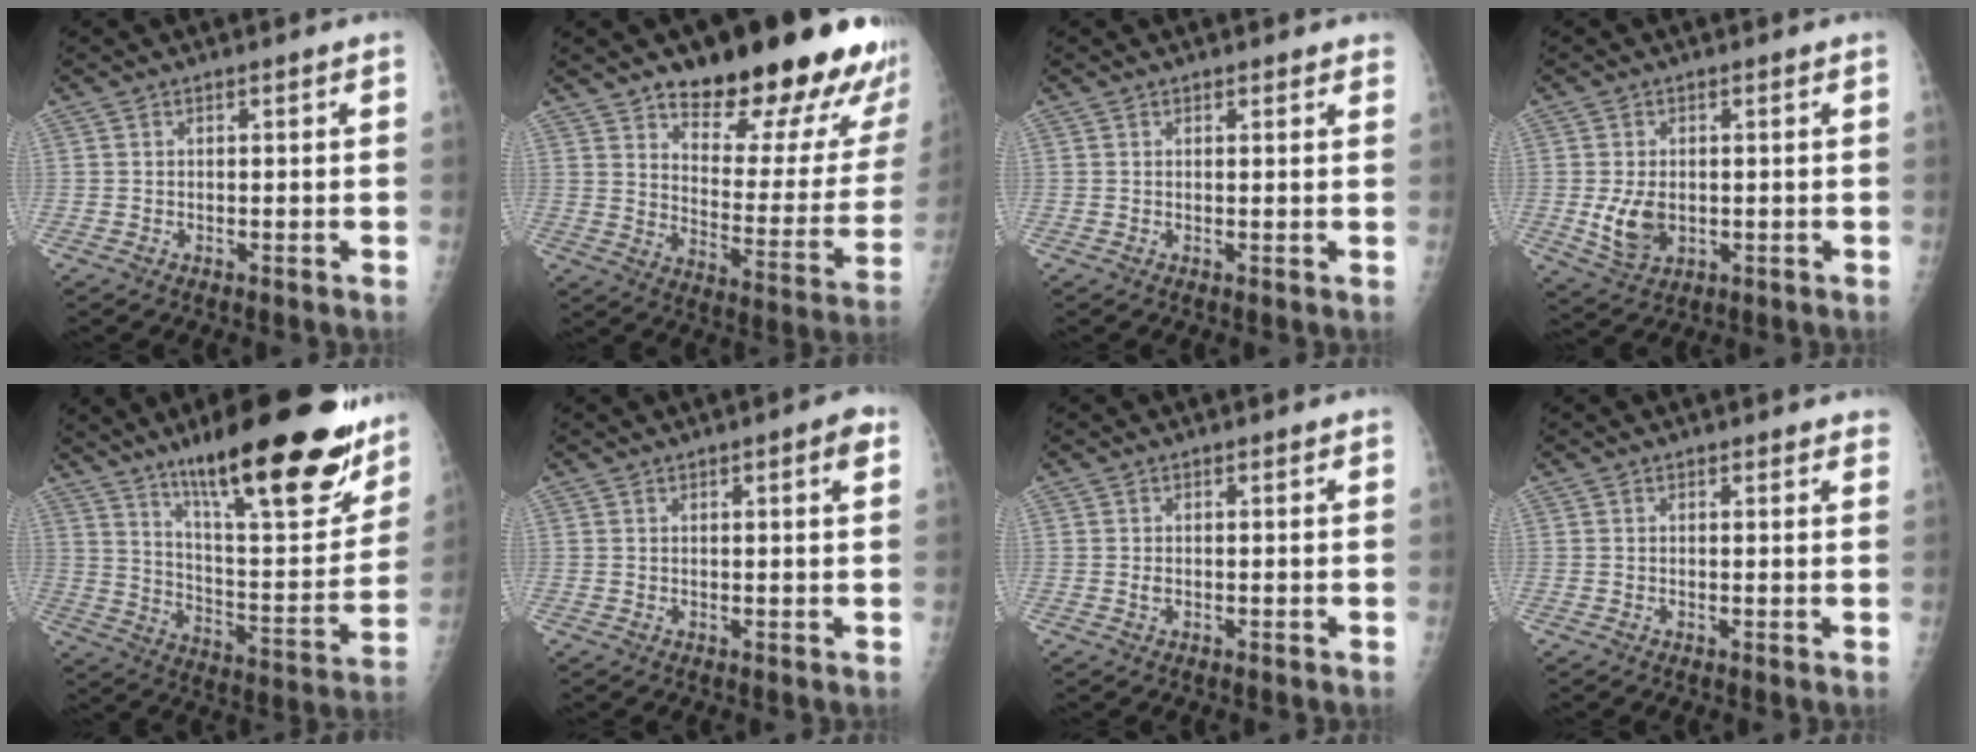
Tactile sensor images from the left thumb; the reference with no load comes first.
{"total": 26.7, "force": [19.5, 9.1, 15.9], "torque": [-0.169, -0.109, 0.260]}
{"total": 1.4, "force": [1.2, 0.5, 0.5], "torque": [0.004, -0.002, 0.012]}
{"total": 6.3, "force": [-0.5, 4.3, 4.5], "torque": [-0.076, -0.010, 0.003]}
{"total": 29.3, "force": [18.7, 7.5, 21.2], "torque": [-0.277, -0.072, 0.291]}
{"total": 3.3, "force": [1.6, 0.7, 2.8], "torque": [-0.032, -0.003, 0.019]}
{"total": 0.8, "force": [0.2, 0.5, 0.5], "torque": [-0.009, 0.000, 0.002]}
{"total": 2.1, "force": [1.8, 0.8, 0.7], "torque": [0.010, -0.004, 0.014]}